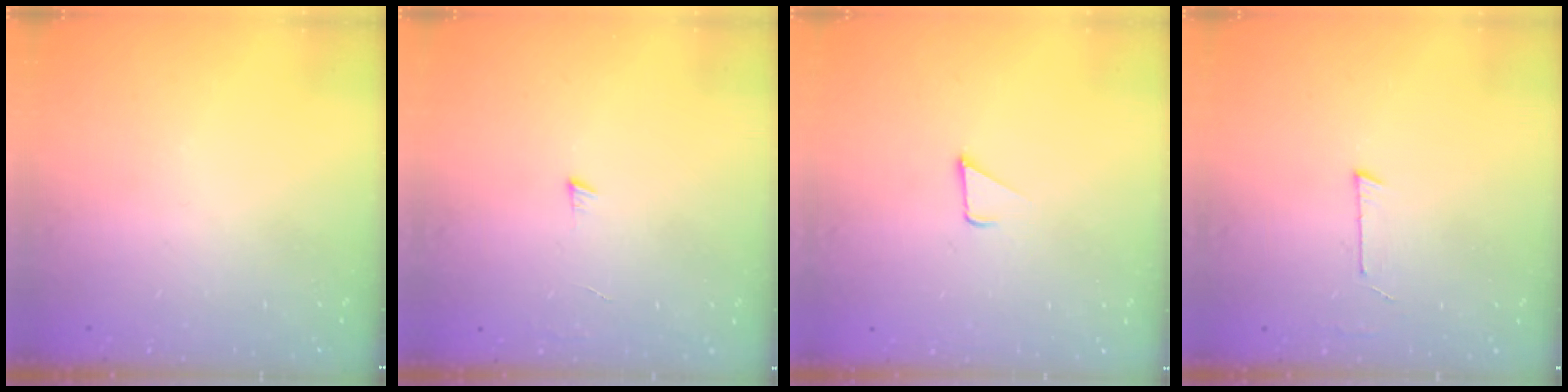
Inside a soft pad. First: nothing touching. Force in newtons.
{"total": 4.1, "press": 4.1, "slide": 0.4}
{"total": 2.4, "press": 2.4, "slide": 0.2}
{"total": 2.7, "press": 2.7, "slide": 0.2}